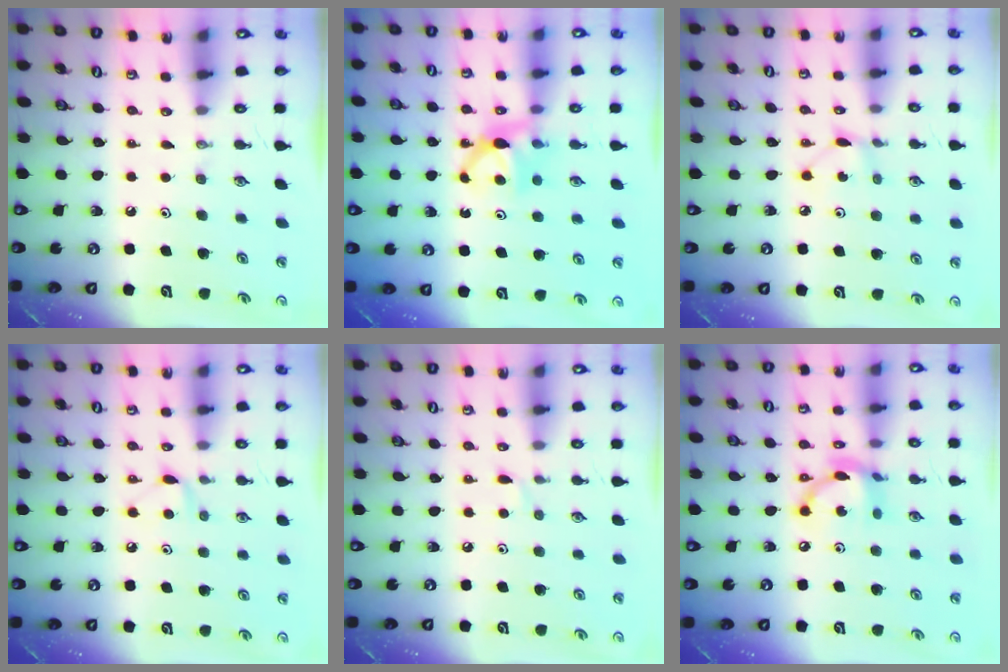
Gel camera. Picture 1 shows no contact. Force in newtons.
{"total": 6.4, "press": 6.3, "slide": 0.4}
{"total": 3.1, "press": 3.1, "slide": 0.4}
{"total": 5.0, "press": 4.9, "slide": 0.7}
{"total": 2.9, "press": 2.8, "slide": 0.5}
{"total": 11.7, "press": 11.6, "slide": 0.6}